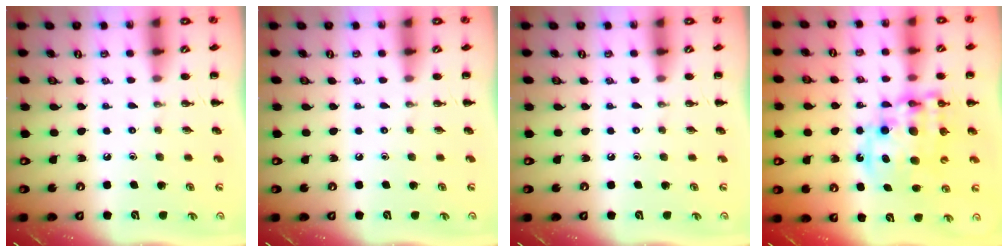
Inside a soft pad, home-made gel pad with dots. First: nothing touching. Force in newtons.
{"total": 0.0}
{"total": 0.0}
{"total": 15.0, "press": 14.6, "slide": 3.1}